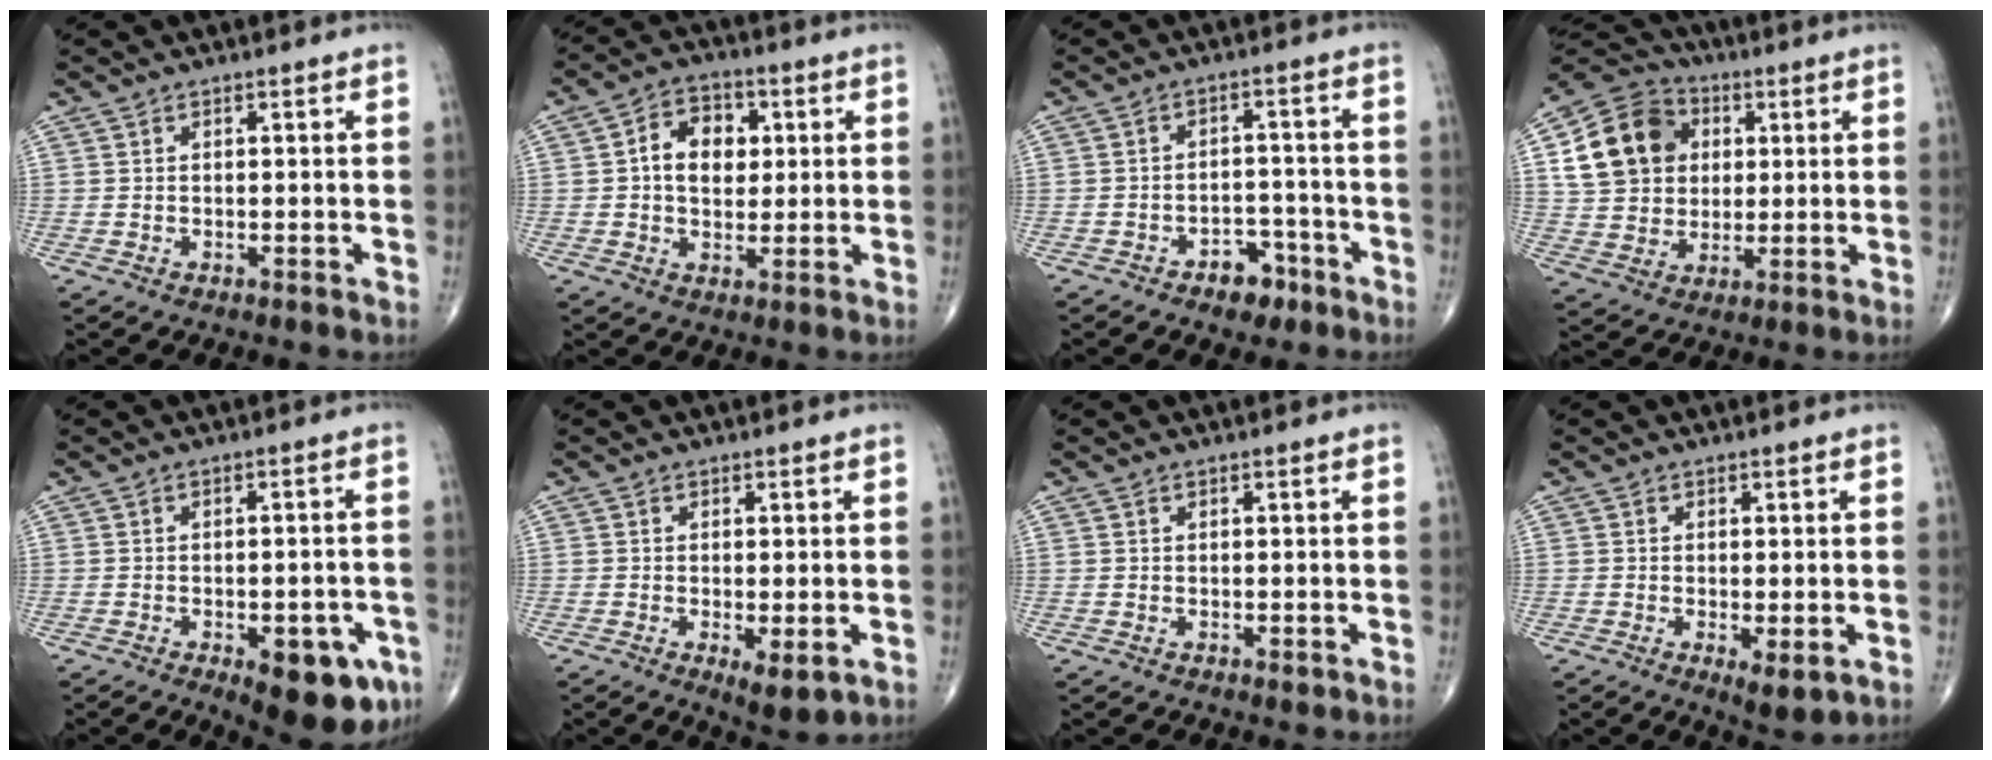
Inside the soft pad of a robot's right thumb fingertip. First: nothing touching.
{"total": 9.1, "force": [1.4, 6.5, 6.2], "torque": [-0.071, 0.009, 0.018]}
{"total": 5.4, "force": [-3.4, 3.3, 2.5], "torque": [-0.012, 0.031, -0.048]}
{"total": 15.7, "force": [3.9, 12.8, 8.2], "torque": [-0.131, 0.009, 0.067]}
{"total": 11.7, "force": [-5.3, 5.1, 9.2], "torque": [-0.091, 0.013, -0.059]}
{"total": 4.5, "force": [-1.1, 1.6, 4.0], "torque": [-0.062, -0.014, -0.013]}
{"total": 0.6, "force": [0.1, 0.4, 0.4], "torque": [-0.006, -0.002, 0.002]}
{"total": 3.9, "force": [-0.9, 1.5, 3.5], "torque": [-0.055, -0.013, -0.010]}